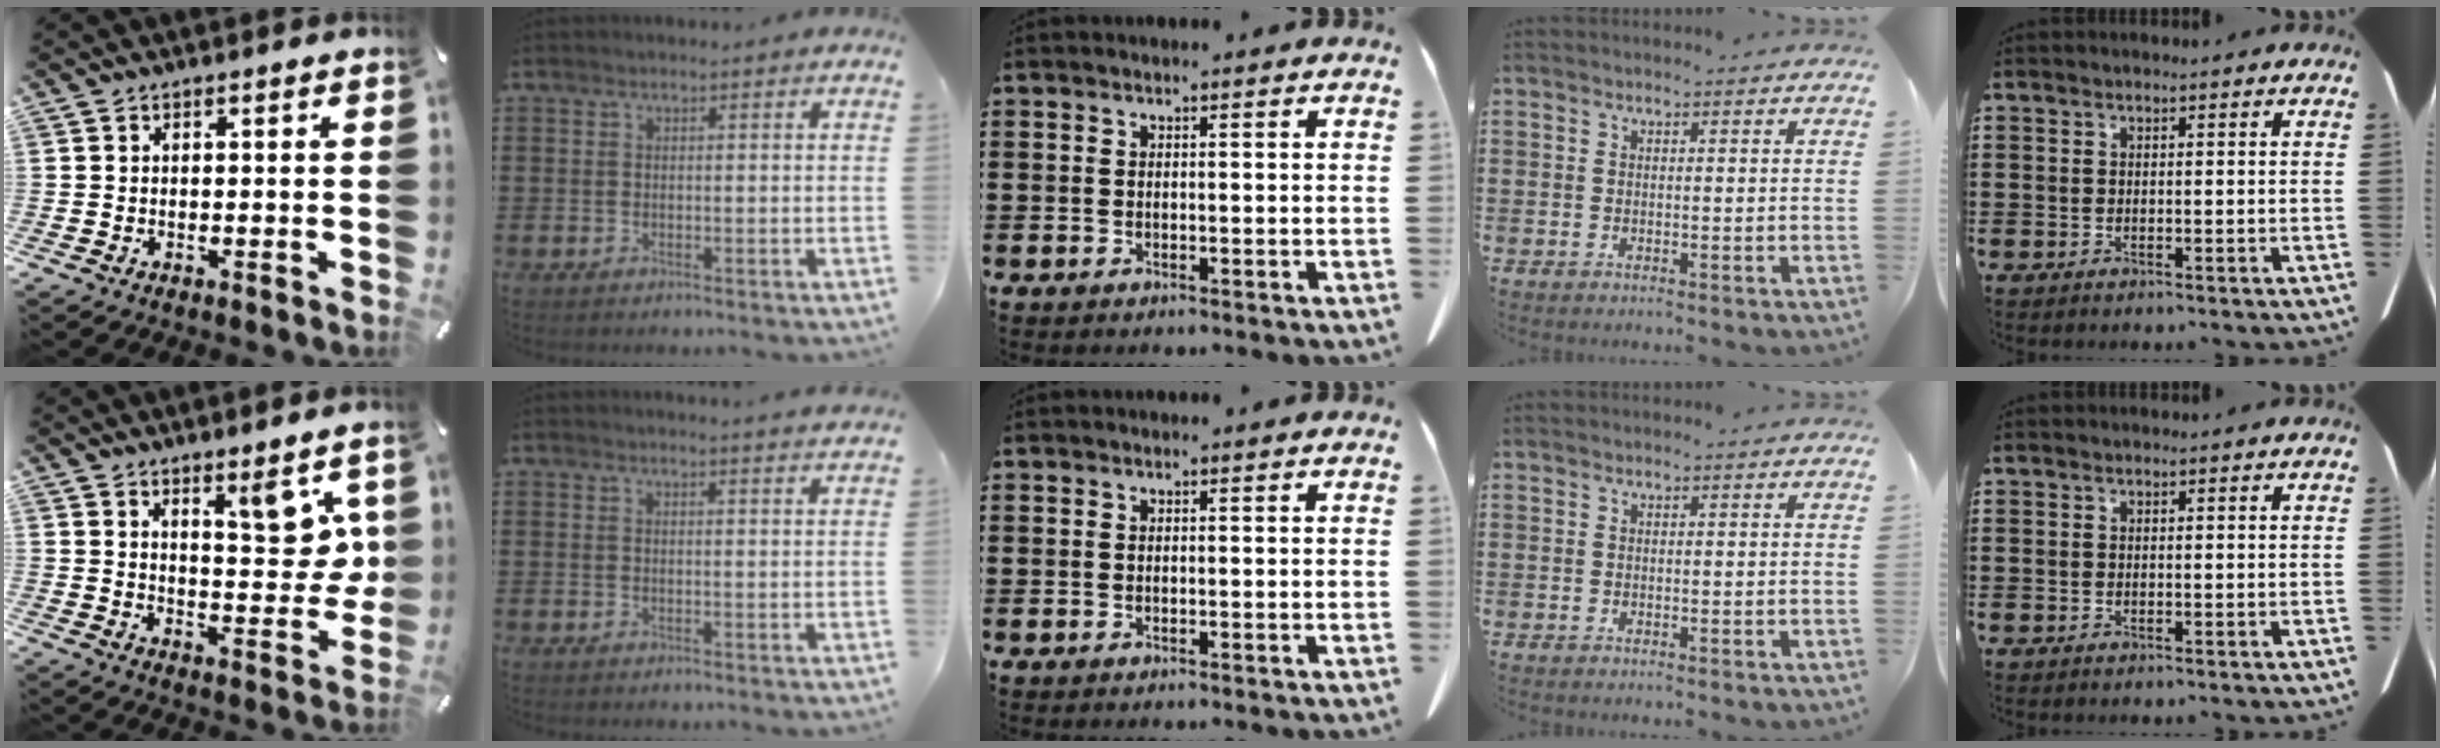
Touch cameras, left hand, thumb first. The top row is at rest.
{"thumb": {"total": 10.1, "force": [6.2, 4.0, 6.9], "torque": [-0.075, -0.045, 0.101]}, "index": {"total": 1.7, "force": [1.7, -0.3, 0.2], "torque": [-0.008, -0.001, 0.032]}}